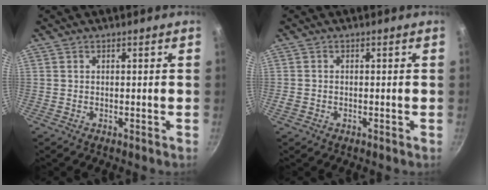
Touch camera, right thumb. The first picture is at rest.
{"total": 1.3, "force": [-0.4, 1.0, 0.8], "torque": [-0.015, 0.002, -0.008]}